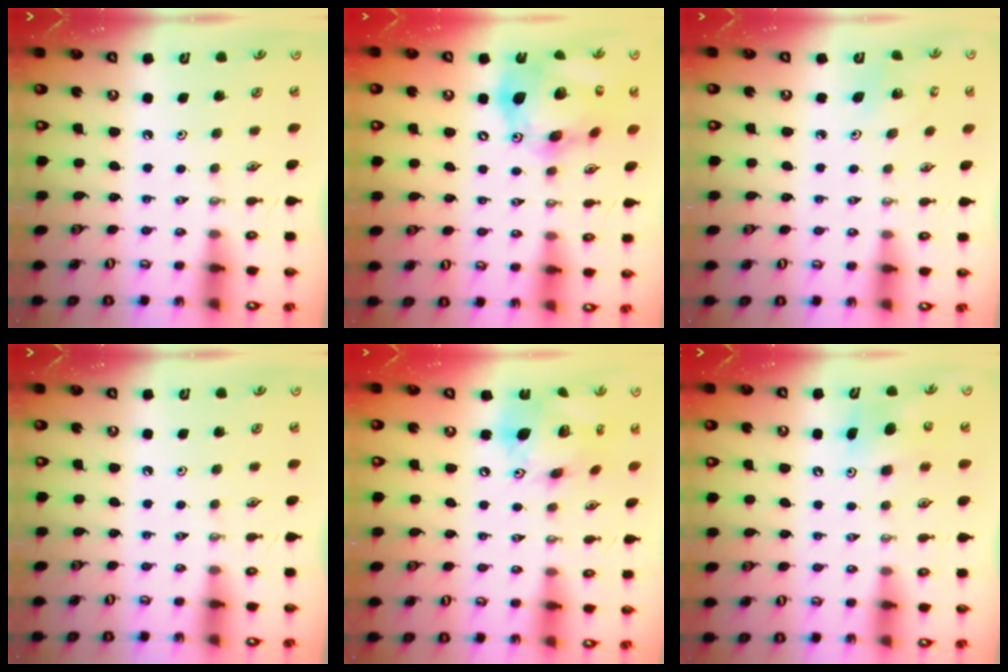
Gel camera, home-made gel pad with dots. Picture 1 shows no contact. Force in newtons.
{"total": 20.6, "press": 20.4, "slide": 2.8}
{"total": 2.9, "press": 2.9, "slide": 0.2}
{"total": 0.0}
{"total": 16.8, "press": 16.7, "slide": 1.8}
{"total": 7.0, "press": 6.8, "slide": 1.7}